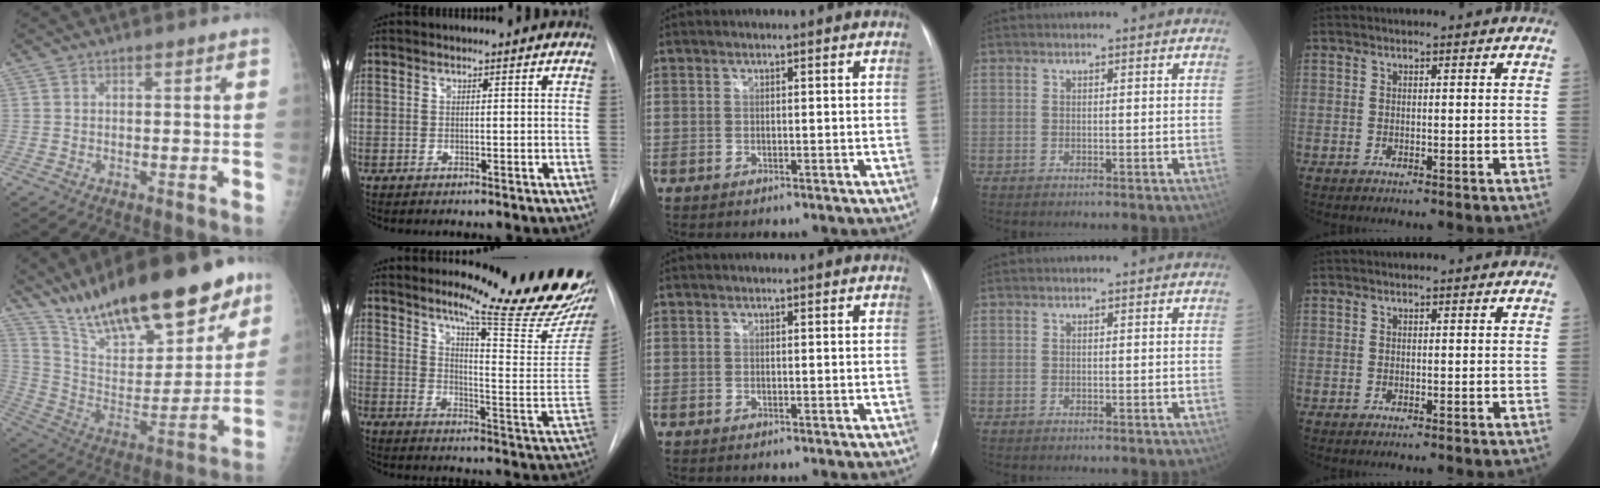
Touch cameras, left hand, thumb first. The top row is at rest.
{"thumb": {"total": 28.7, "force": [20.3, 10.1, 17.5], "torque": [-0.250, -0.059, 0.337]}, "index": {"total": 19.8, "force": [17.3, -0.7, 9.6], "torque": [-0.136, -0.108, 0.223]}}